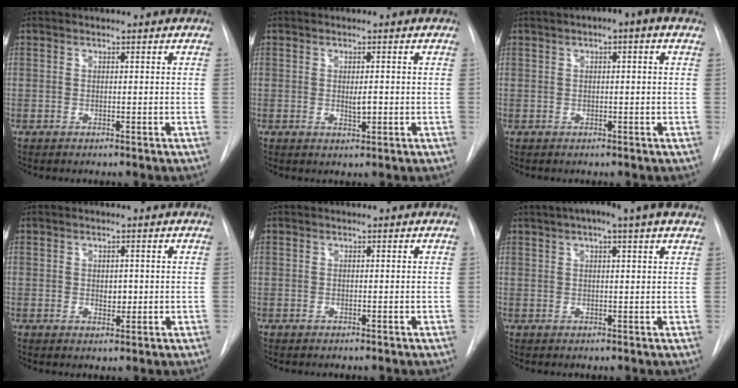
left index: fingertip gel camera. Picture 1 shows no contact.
{"total": 1.8, "force": [-0.1, 0.5, 1.7], "torque": [-0.031, -0.004, 0.000]}
{"total": 3.5, "force": [1.5, 0.6, 3.2], "torque": [-0.047, 0.017, 0.016]}
{"total": 1.8, "force": [0.1, 1.2, 1.4], "torque": [-0.021, -0.004, 0.005]}
{"total": 0.0}
{"total": 9.4, "force": [6.5, 1.2, 6.6], "torque": [-0.104, 0.039, 0.085]}